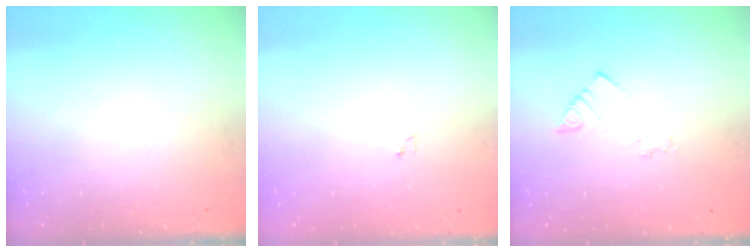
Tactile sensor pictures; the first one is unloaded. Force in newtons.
{"total": 2.8, "press": 2.7, "slide": 0.4}
{"total": 2.4, "press": 2.3, "slide": 0.4}